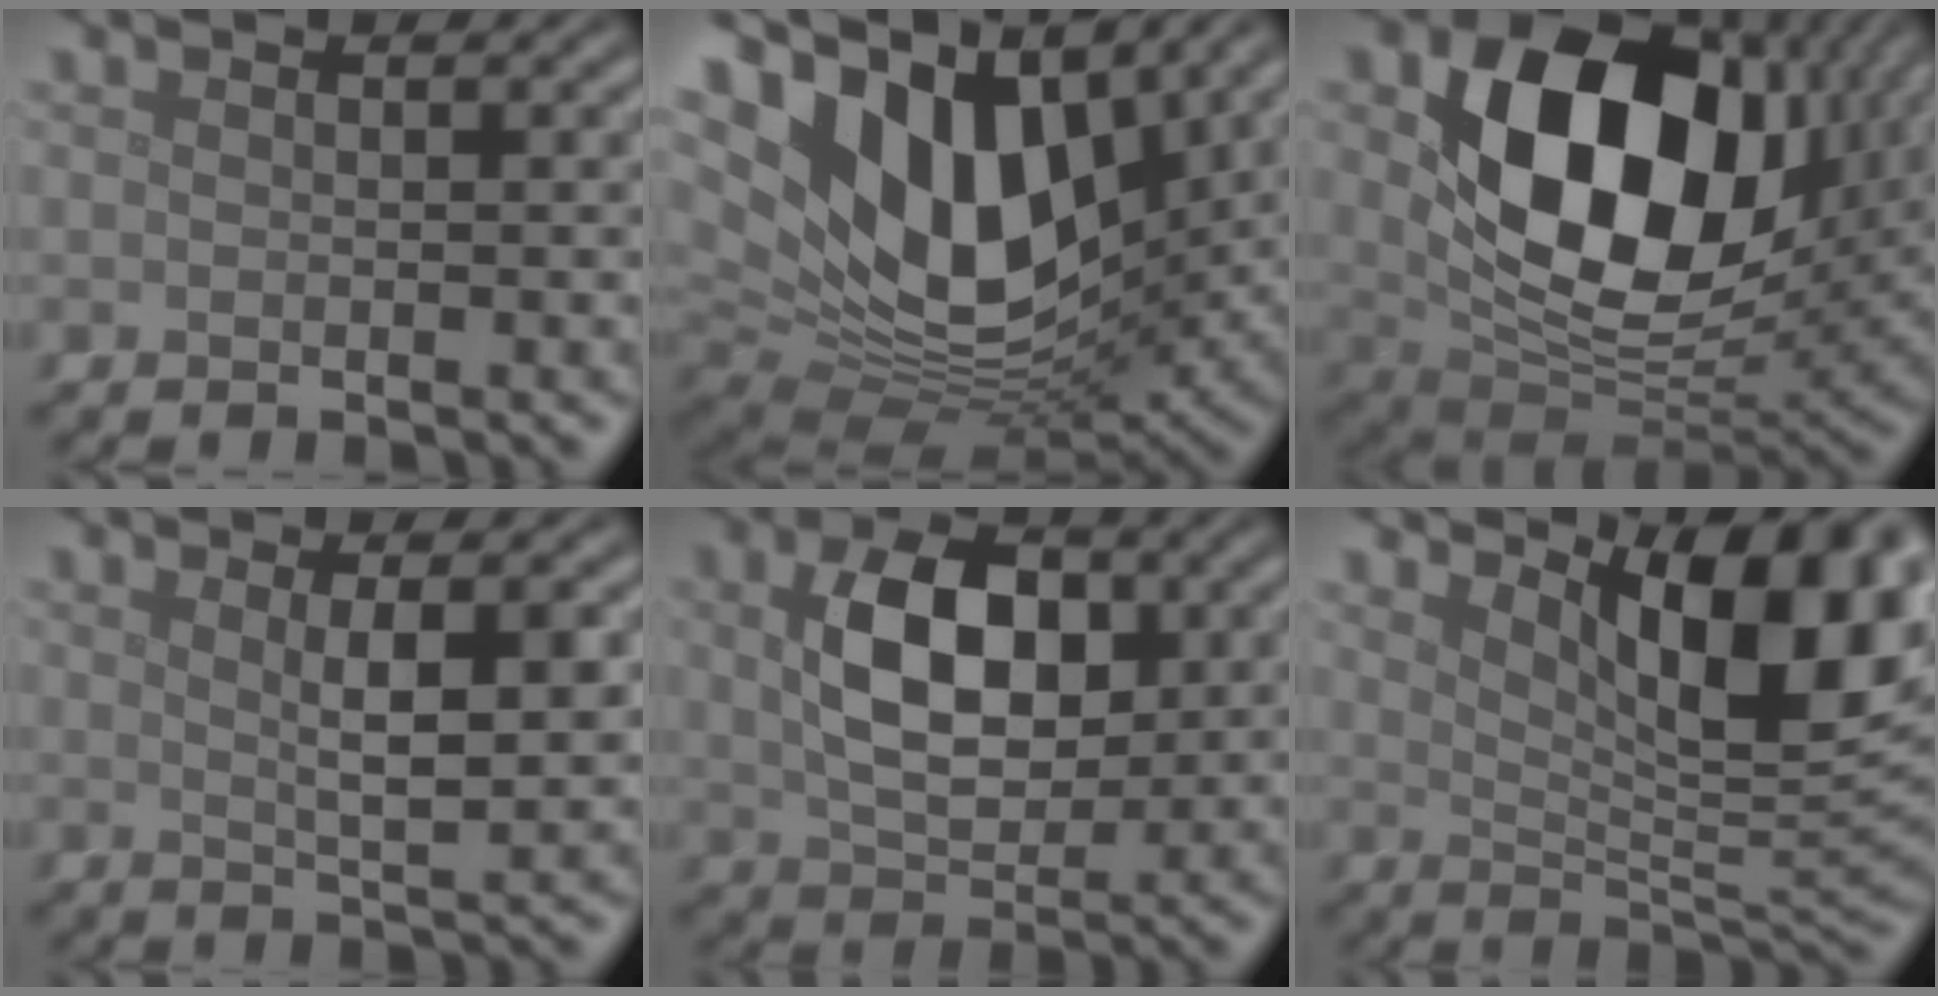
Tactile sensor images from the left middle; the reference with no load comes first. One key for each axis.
{"total": 13.9, "fx": 5.4, "fy": 7.8, "fz": 10.1, "tx": -0.179, "ty": 0.012, "tz": 0.088}
{"total": 16.0, "fx": 4.3, "fy": 10.5, "fz": 11.2, "tx": -0.200, "ty": -0.012, "tz": 0.085}
{"total": 3.3, "fx": 0.8, "fy": 0.6, "fz": 3.1, "tx": -0.049, "ty": -0.003, "tz": 0.013}
{"total": 7.2, "fx": 1.5, "fy": 4.4, "fz": 5.5, "tx": -0.102, "ty": 0.002, "tz": 0.026}
{"total": 11.3, "fx": 4.8, "fy": 3.5, "fz": 9.6, "tx": -0.129, "ty": 0.000, "tz": 0.080}